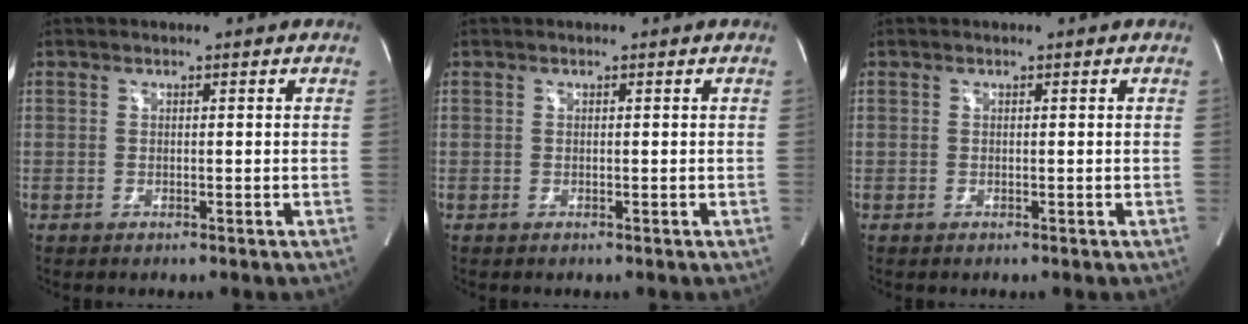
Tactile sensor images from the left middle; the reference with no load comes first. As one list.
[{"total": 0.0}, {"total": 0.0}]